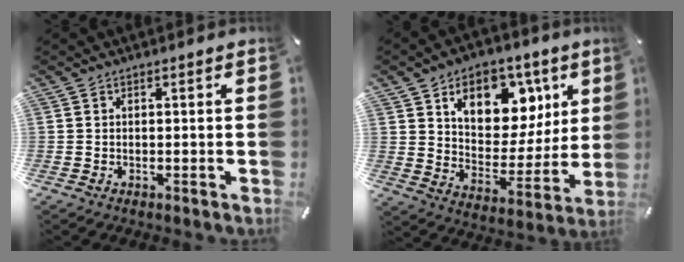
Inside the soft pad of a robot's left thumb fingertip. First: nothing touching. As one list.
[{"total": 14.4, "force": [7.7, 10.1, 6.8], "torque": [-0.090, -0.048, 0.136]}]